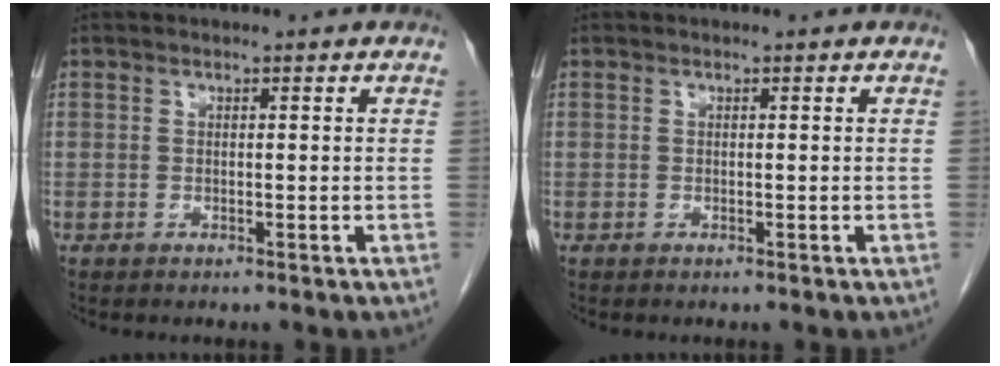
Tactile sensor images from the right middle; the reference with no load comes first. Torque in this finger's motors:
{"motor_torque": [0.44, -0.06, 0.04, 0.00]}